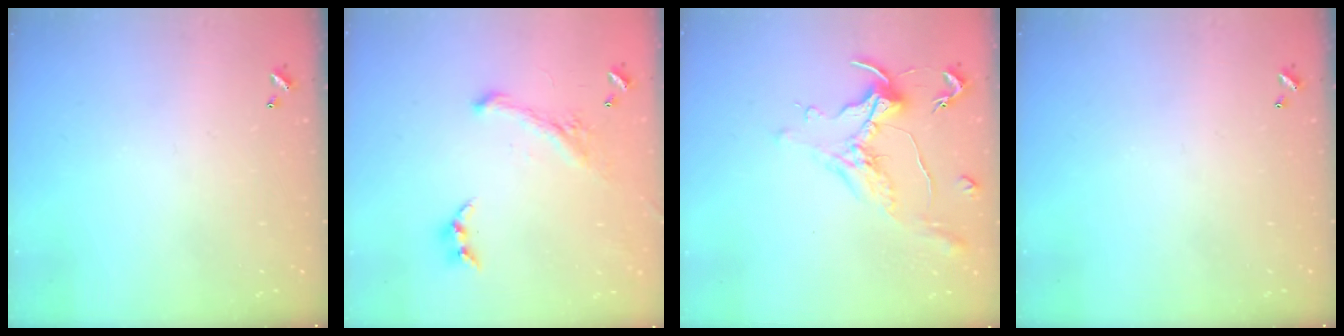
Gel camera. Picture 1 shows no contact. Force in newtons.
{"total": 1.7, "press": 1.0, "slide": 1.3}
{"total": 1.5, "press": 1.4, "slide": 0.6}
{"total": 0.0}